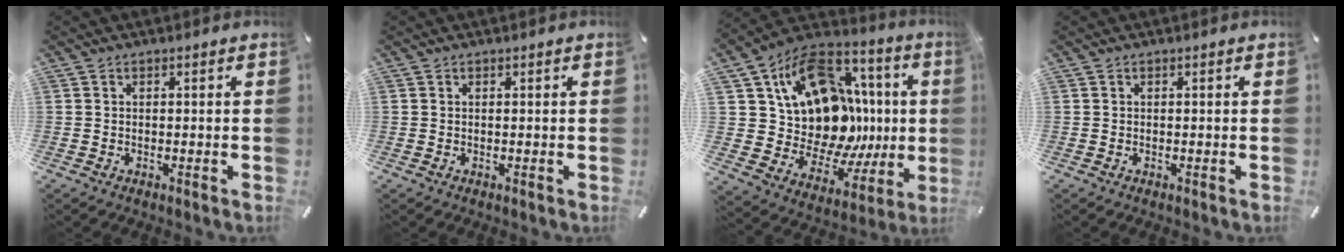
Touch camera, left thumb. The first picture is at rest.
{"total": 0.0}
{"total": 18.7, "force": [4.0, 14.2, 11.4], "torque": [-0.189, -0.059, 0.091]}
{"total": 0.0}